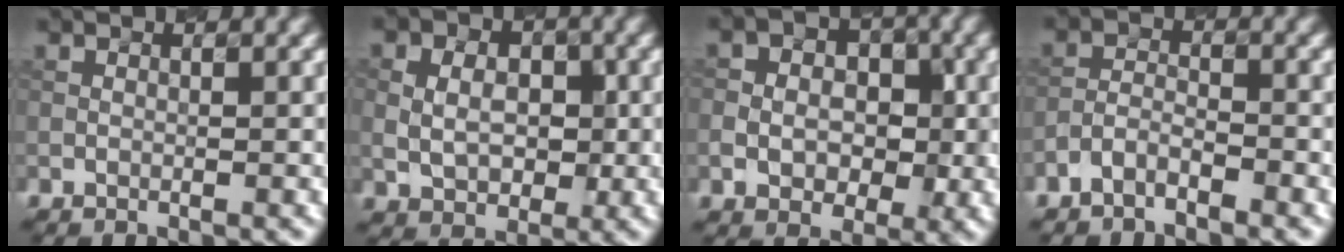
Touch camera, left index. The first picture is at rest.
{"total": 5.9, "force": [1.1, 4.7, 3.4], "torque": [-0.036, 0.028, 0.002]}
{"total": 5.1, "force": [-0.3, 4.1, 3.0], "torque": [-0.032, 0.010, -0.009]}
{"total": 2.2, "force": [-1.8, 0.8, 0.8], "torque": [-0.020, 0.010, -0.038]}